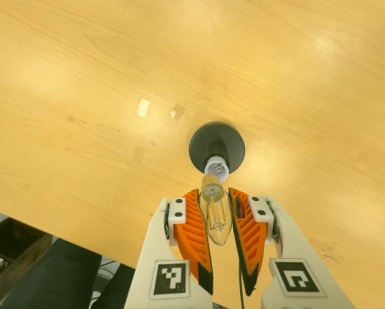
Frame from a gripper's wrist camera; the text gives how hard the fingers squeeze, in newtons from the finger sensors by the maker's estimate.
{"total": 21.4, "left": 24.8, "right": 18.1}